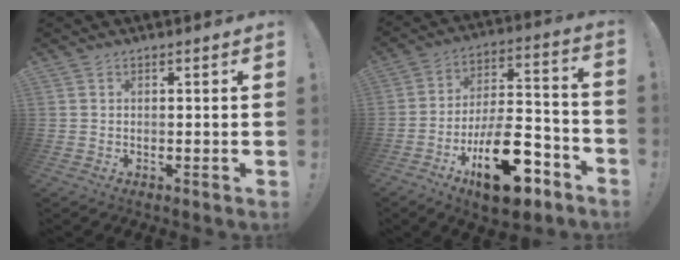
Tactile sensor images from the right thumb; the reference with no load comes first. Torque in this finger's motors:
{"motor_torque": [2.55, 2.45, 1.41, -1.36, 0.60]}